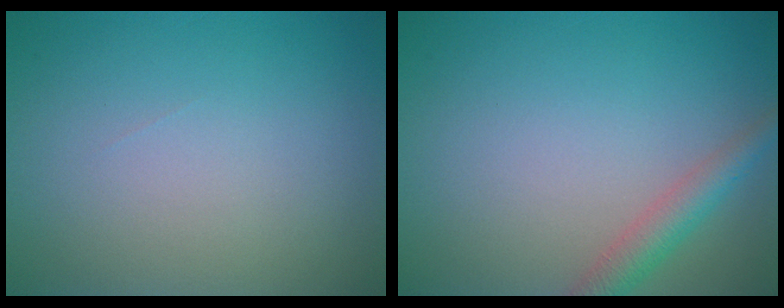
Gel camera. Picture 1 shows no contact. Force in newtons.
{"total": 2.6, "press": 2.6, "slide": 0.1}